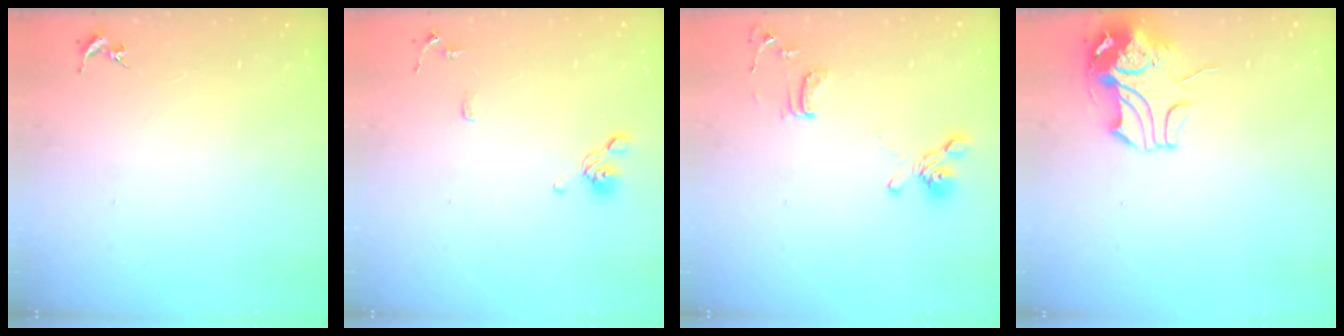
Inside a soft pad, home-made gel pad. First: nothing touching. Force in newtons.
{"total": 8.8, "press": 8.6, "slide": 2.0}
{"total": 12.3, "press": 12.2, "slide": 1.8}
{"total": 9.7, "press": 9.6, "slide": 1.7}